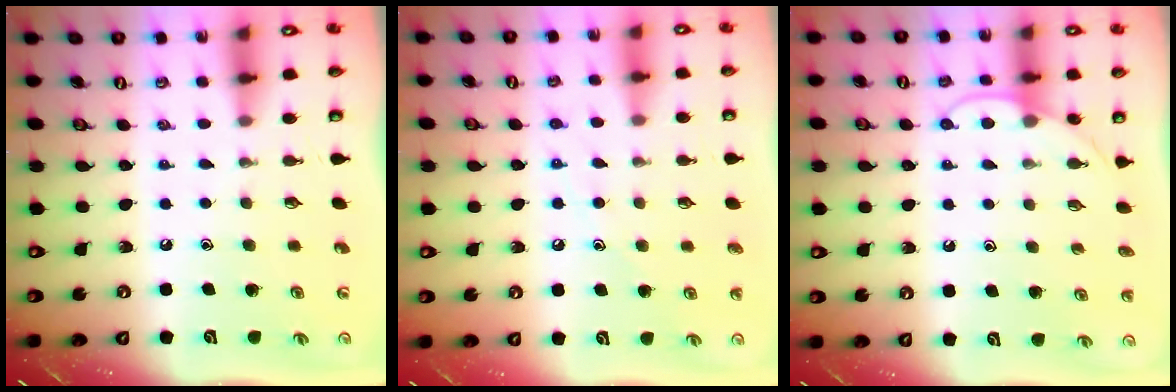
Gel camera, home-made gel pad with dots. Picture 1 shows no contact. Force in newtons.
{"total": 7.4, "press": 7.4, "slide": 0.2}
{"total": 7.2, "press": 7.2, "slide": 0.5}